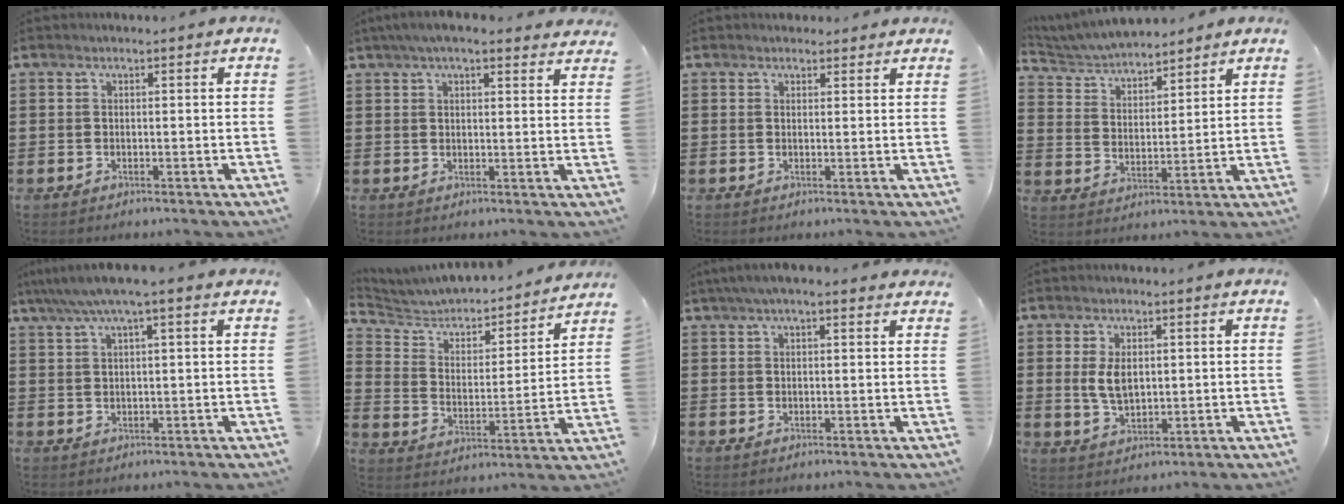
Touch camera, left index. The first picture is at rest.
{"total": 4.5, "force": [3.7, 0.9, 2.4], "torque": [-0.055, 0.002, 0.068]}
{"total": 1.5, "force": [1.4, 0.6, 0.2], "torque": [-0.006, 0.005, 0.027]}
{"total": 5.0, "force": [4.9, 0.8, 0.7], "torque": [-0.039, -0.022, 0.086]}
{"total": 4.5, "force": [2.8, 0.1, 3.5], "torque": [-0.073, 0.000, 0.049]}
{"total": 4.2, "force": [4.0, 1.2, 0.6], "torque": [-0.042, -0.036, 0.058]}
{"total": 3.5, "force": [2.6, 0.7, 2.3], "torque": [-0.050, 0.006, 0.046]}
{"total": 4.6, "force": [0.8, 2.7, 3.6], "torque": [-0.091, 0.003, 0.009]}